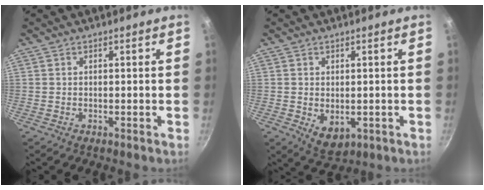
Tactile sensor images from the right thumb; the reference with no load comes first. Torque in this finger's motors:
{"motor_torque": [-0.14, 0.17, -0.36, 0.05, 0.13]}